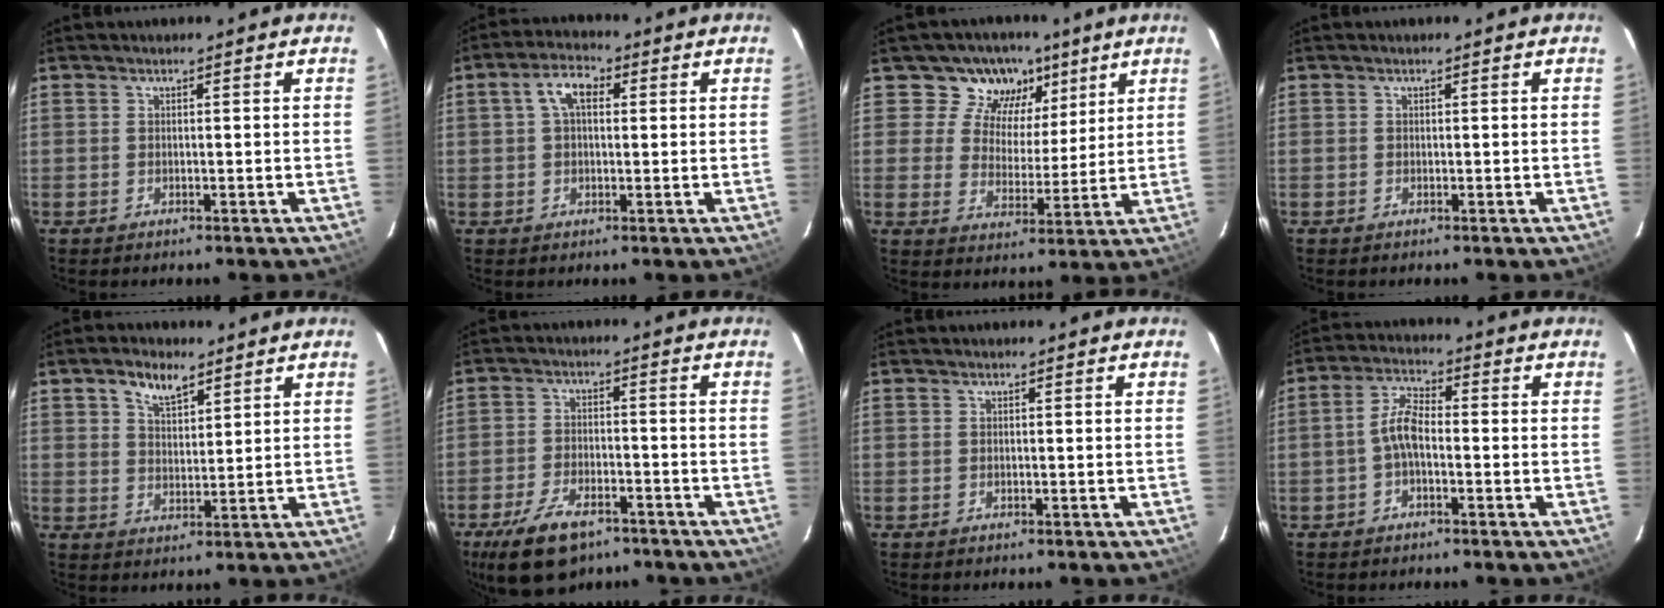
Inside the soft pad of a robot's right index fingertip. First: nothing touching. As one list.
[{"total": 5.4, "force": [1.3, 3.2, 4.2], "torque": [-0.079, 0.021, 0.023]}, {"total": 10.0, "force": [6.1, 7.6, 2.4], "torque": [-0.028, -0.009, 0.094]}, {"total": 0.0}, {"total": 5.6, "force": [3.5, 2.8, 3.4], "torque": [-0.057, 0.007, 0.062]}, {"total": 12.0, "force": [-8.1, 5.7, 6.8], "torque": [-0.154, -0.011, -0.138]}, {"total": 0.0}, {"total": 4.8, "force": [-1.4, 2.0, 4.2], "torque": [-0.091, 0.017, -0.030]}]